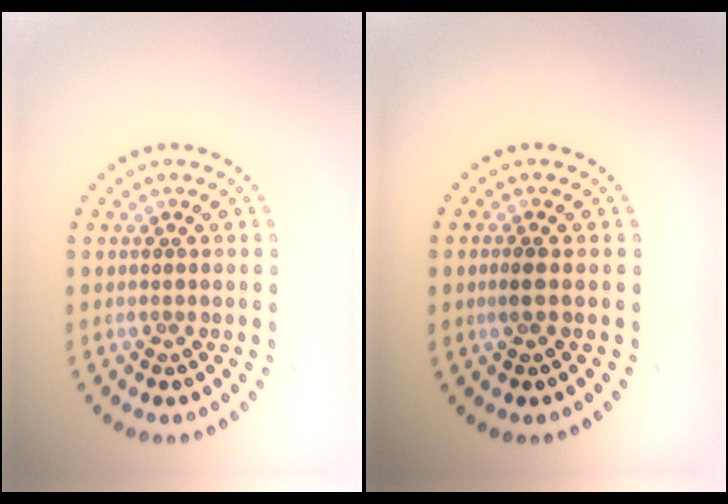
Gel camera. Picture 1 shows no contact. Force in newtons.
{"total": 1.1, "press": 0.9, "slide": 0.6}